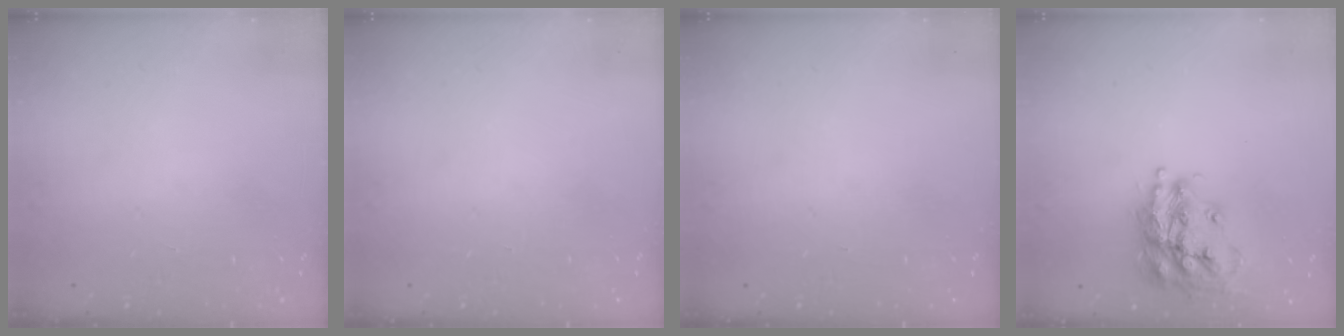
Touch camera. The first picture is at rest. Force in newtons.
{"total": 0.0}
{"total": 0.0}
{"total": 17.1, "press": 17.0, "slide": 1.5}